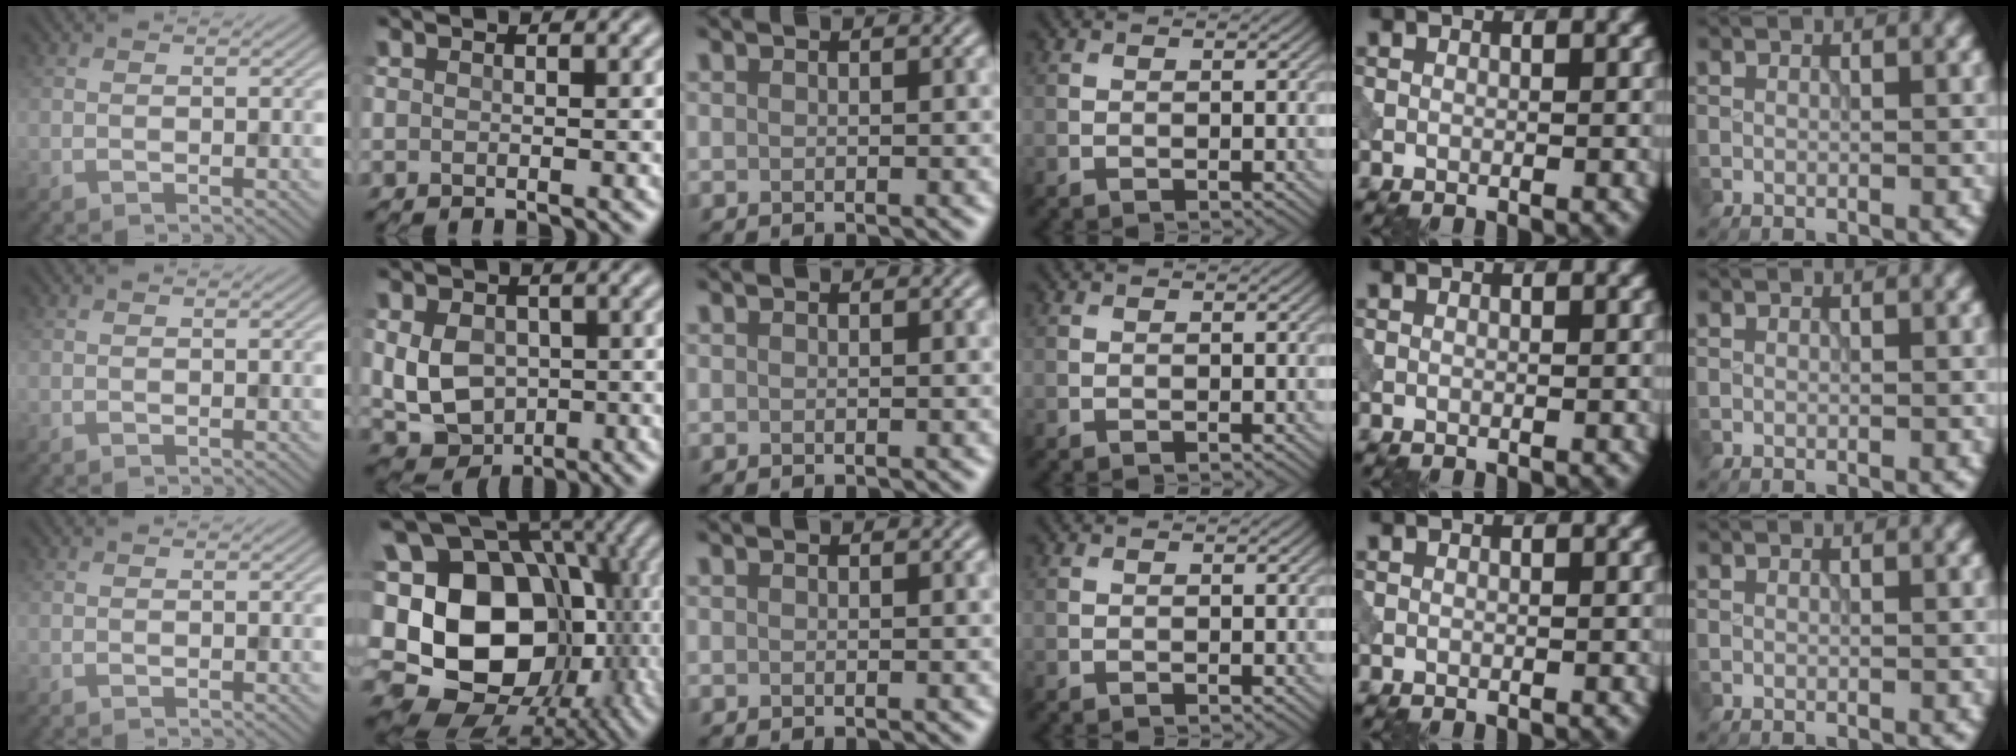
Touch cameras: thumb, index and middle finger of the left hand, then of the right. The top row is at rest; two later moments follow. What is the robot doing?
{"motion": "press", "object": "tv remote"}